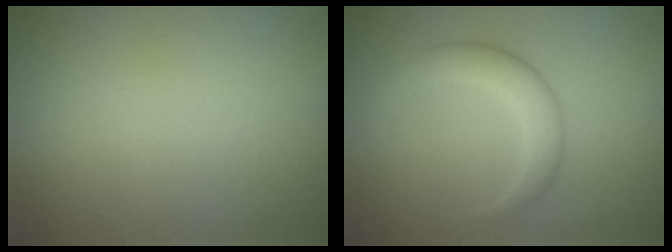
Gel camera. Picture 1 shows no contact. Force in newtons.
{"total": 3.2, "press": 3.2, "slide": 0.1}